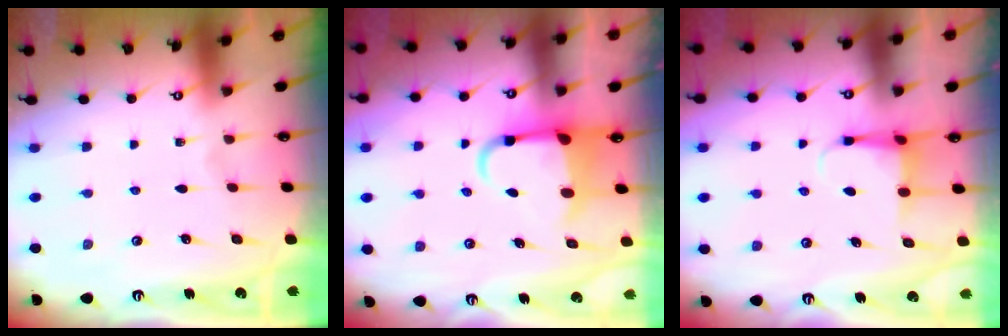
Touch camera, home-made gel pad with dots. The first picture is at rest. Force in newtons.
{"total": 5.3, "press": 5.1, "slide": 1.2}
{"total": 4.3, "press": 4.3, "slide": 0.1}